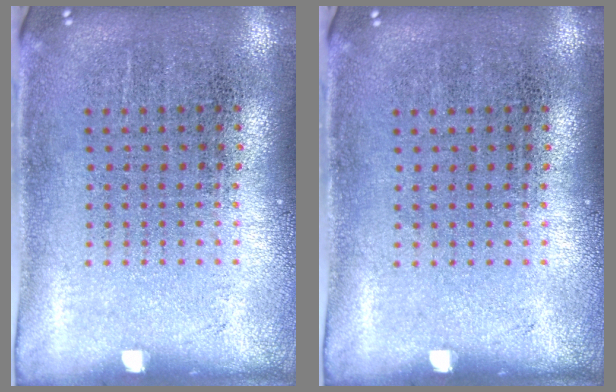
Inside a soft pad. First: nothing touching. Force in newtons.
{"total": 0.0}